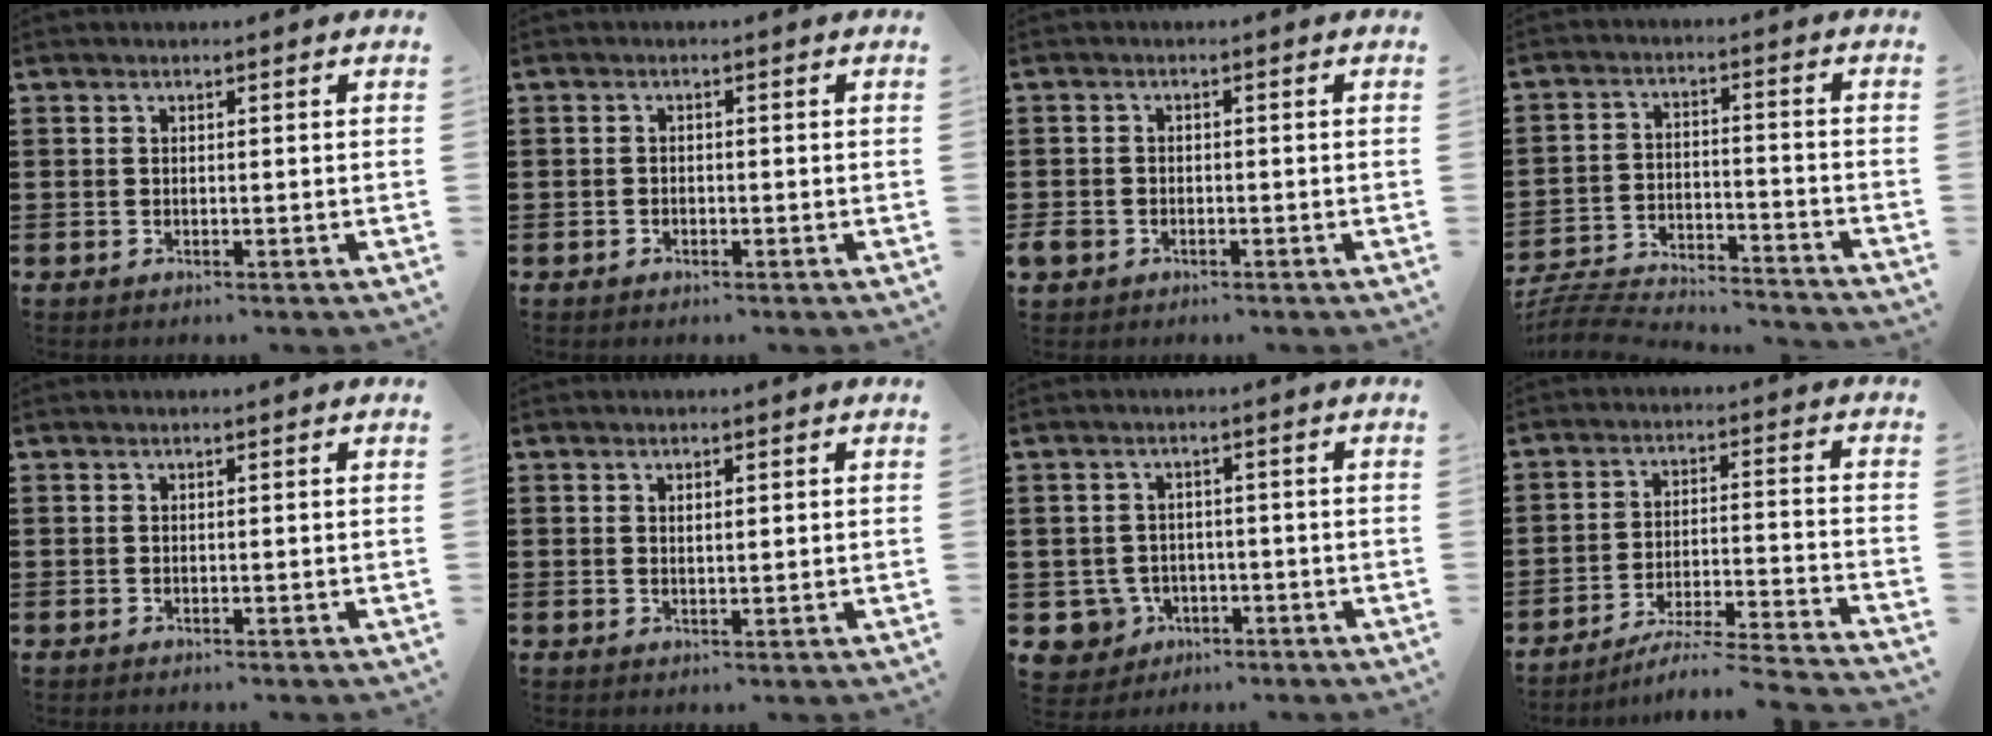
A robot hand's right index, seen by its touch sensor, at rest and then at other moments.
{"total": 0.8, "force": [-0.6, 0.5, 0.1], "torque": [-0.005, 0.001, -0.013]}
{"total": 2.0, "force": [-1.3, 1.4, 0.6], "torque": [-0.028, -0.004, -0.032]}
{"total": 5.9, "force": [-5.8, 0.4, 1.0], "torque": [-0.034, -0.004, -0.120]}
{"total": 0.0}
{"total": 0.9, "force": [0.4, 0.2, 0.8], "torque": [-0.017, 0.000, 0.007]}
{"total": 4.2, "force": [-2.2, 3.4, 0.9], "torque": [-0.046, 0.001, -0.048]}
{"total": 4.9, "force": [-4.4, -0.6, 2.1], "torque": [-0.041, -0.022, -0.088]}